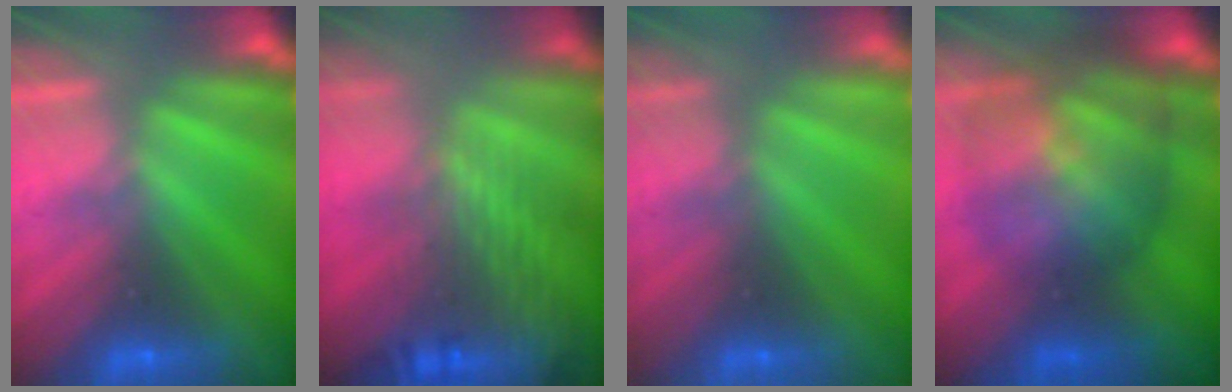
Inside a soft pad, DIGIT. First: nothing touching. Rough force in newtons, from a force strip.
{"total": 9.4}
{"total": 2.9}
{"total": 7.5}